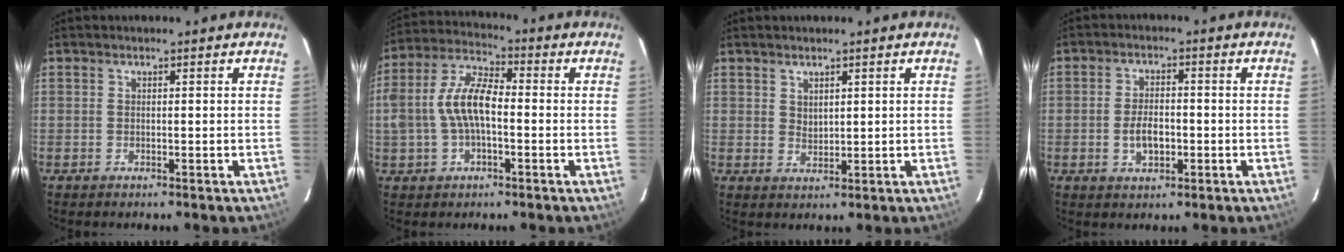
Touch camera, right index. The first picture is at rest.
{"total": 10.5, "force": [-1.3, 5.2, 9.0], "torque": [-0.189, 0.017, -0.024]}
{"total": 2.2, "force": [1.4, 1.3, 1.0], "torque": [-0.013, -0.001, 0.027]}
{"total": 5.3, "force": [-1.3, 2.9, 4.2], "torque": [-0.085, 0.001, -0.019]}